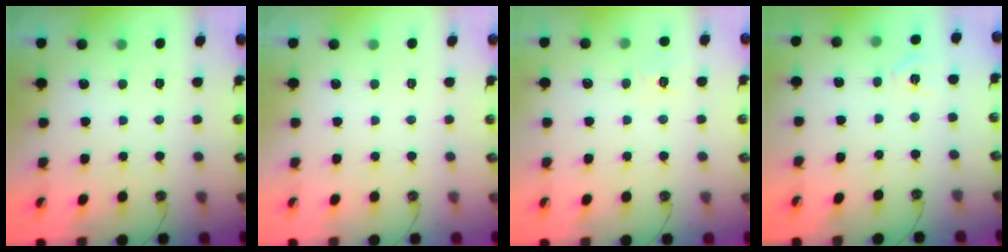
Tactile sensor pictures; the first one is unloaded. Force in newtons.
{"total": 0.0}
{"total": 6.5, "press": 6.5, "slide": 0.6}
{"total": 3.5, "press": 3.5, "slide": 0.1}